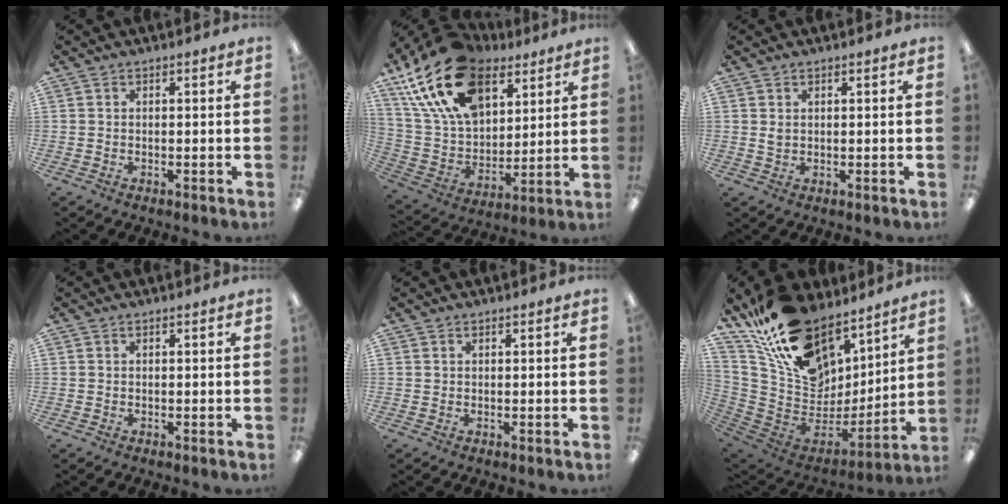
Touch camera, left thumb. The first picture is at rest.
{"total": 23.7, "force": [13.5, 14.0, 13.6], "torque": [-0.278, -0.060, 0.243]}
{"total": 1.5, "force": [0.7, 1.1, 0.7], "torque": [-0.016, 0.002, 0.012]}
{"total": 0.0}
{"total": 0.7, "force": [0.5, 0.5, 0.1], "torque": [-0.002, 0.001, 0.009]}
{"total": 21.7, "force": [15.1, 12.5, 9.4], "torque": [-0.177, -0.108, 0.291]}